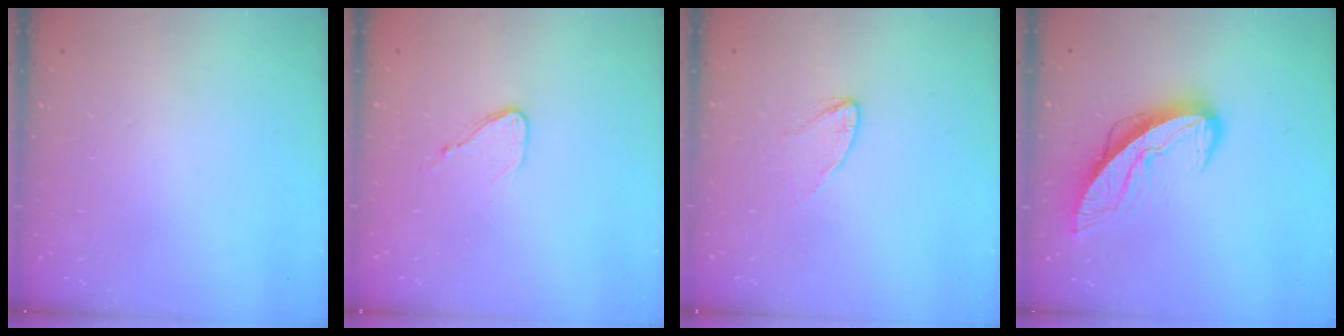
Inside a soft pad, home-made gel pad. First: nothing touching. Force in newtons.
{"total": 6.6, "press": 6.5, "slide": 0.7}
{"total": 3.6, "press": 3.6, "slide": 0.4}
{"total": 10.4, "press": 10.4, "slide": 1.0}